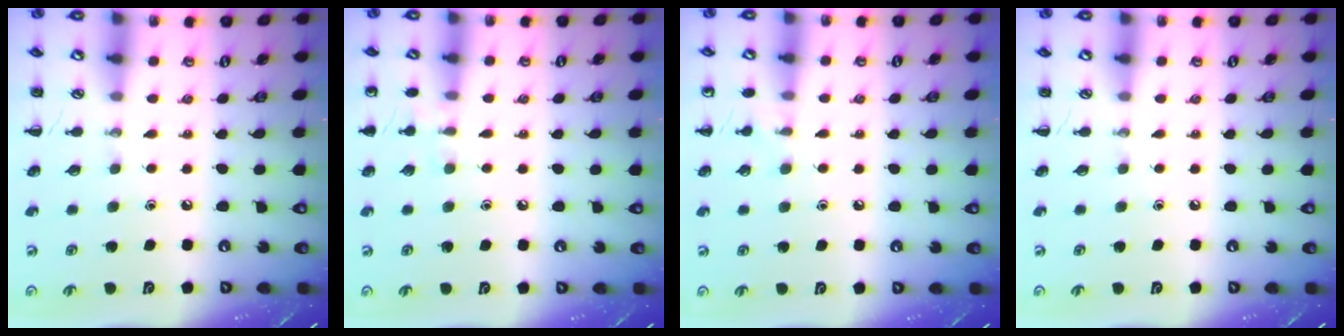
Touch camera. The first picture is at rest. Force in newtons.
{"total": 5.4, "press": 5.1, "slide": 1.6}
{"total": 5.8, "press": 5.6, "slide": 1.5}
{"total": 0.0}